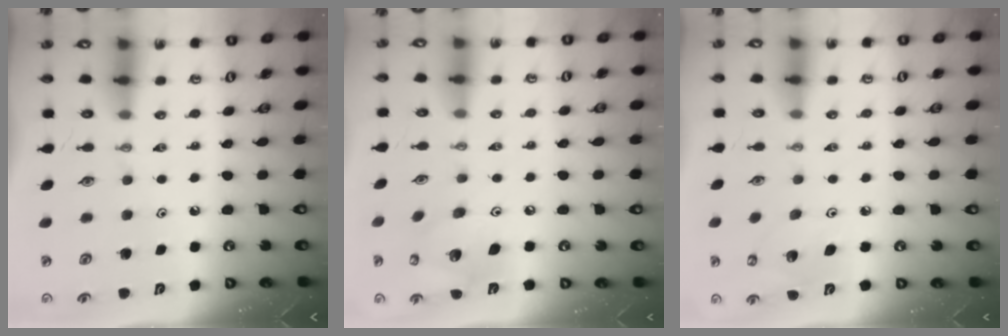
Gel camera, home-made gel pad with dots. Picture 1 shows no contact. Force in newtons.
{"total": 14.8, "press": 14.5, "slide": 3.0}
{"total": 5.8, "press": 5.4, "slide": 2.2}